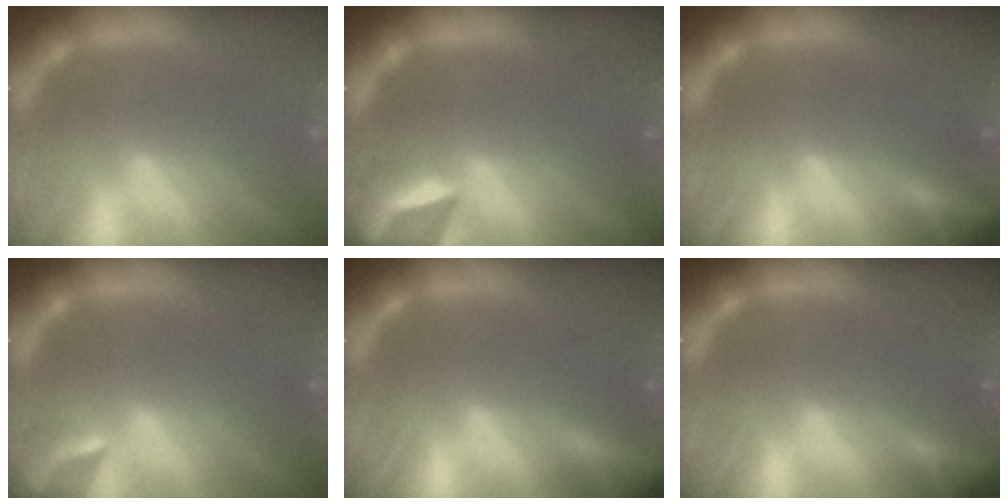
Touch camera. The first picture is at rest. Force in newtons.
{"total": 4.9}
{"total": 3.5}
{"total": 2.9}
{"total": 4.9}
{"total": 2.9}